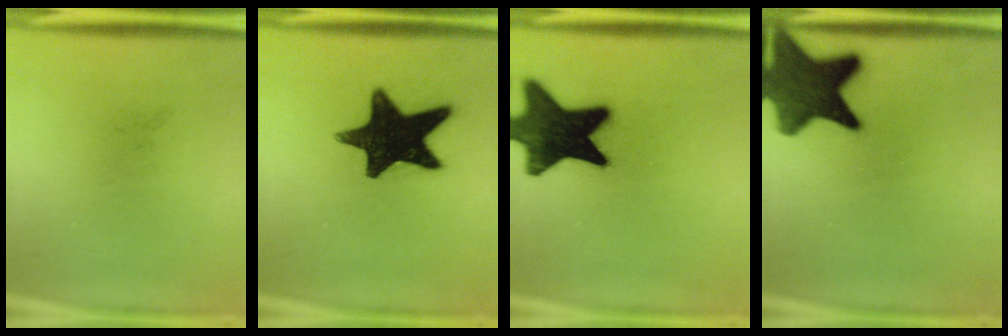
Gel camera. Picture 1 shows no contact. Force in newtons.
{"total": 17.2}
{"total": 19.2}
{"total": 14.4}